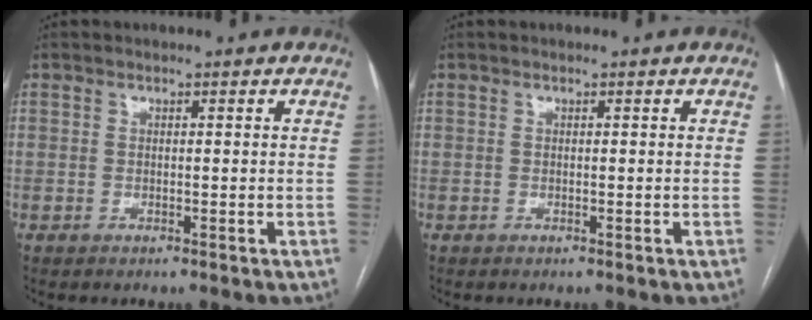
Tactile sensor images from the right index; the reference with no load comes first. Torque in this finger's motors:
{"motor_torque": [0.00, 0.00, 0.01, 0.00]}